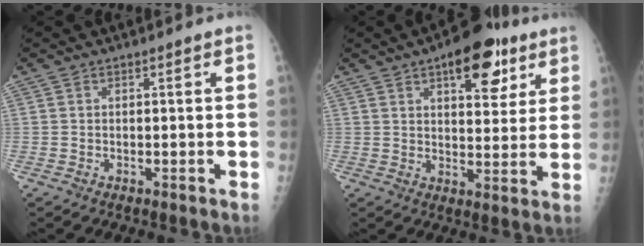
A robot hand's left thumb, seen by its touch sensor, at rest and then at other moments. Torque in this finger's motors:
{"motor_torque": [2.13, 1.90, 1.12, -0.64, 0.38]}